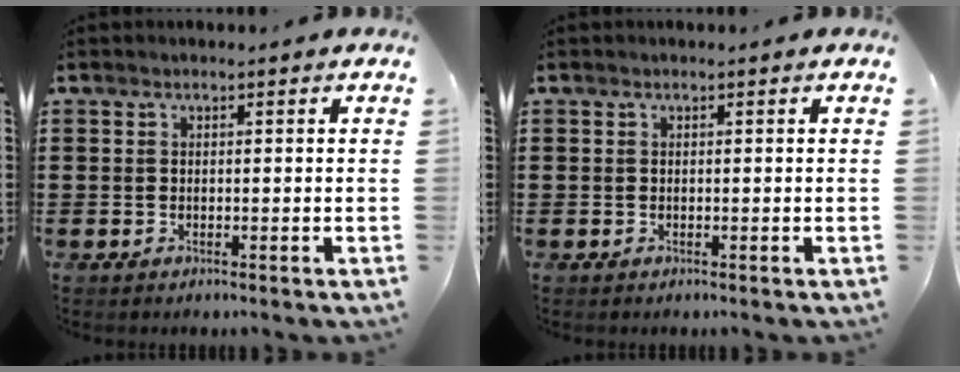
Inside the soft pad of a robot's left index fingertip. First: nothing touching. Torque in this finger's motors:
{"motor_torque": [0.00, 0.00, 0.00, 0.00]}